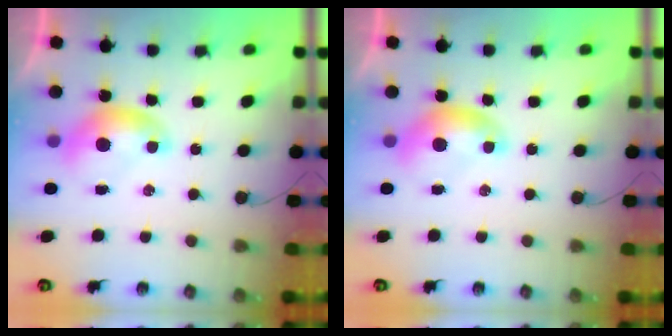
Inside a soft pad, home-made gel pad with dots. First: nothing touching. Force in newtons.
{"total": 0.0}